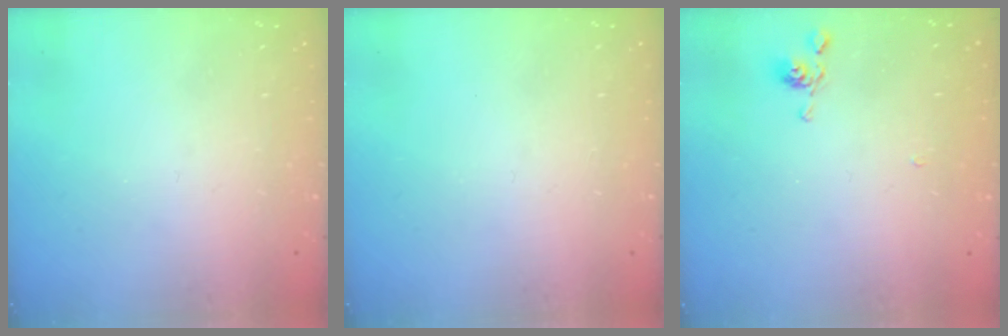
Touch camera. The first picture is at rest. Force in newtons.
{"total": 0.0}
{"total": 5.7, "press": 5.7, "slide": 0.2}